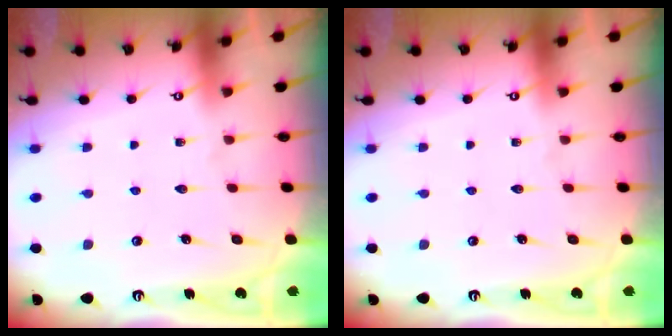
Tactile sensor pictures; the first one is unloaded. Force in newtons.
{"total": 0.0}